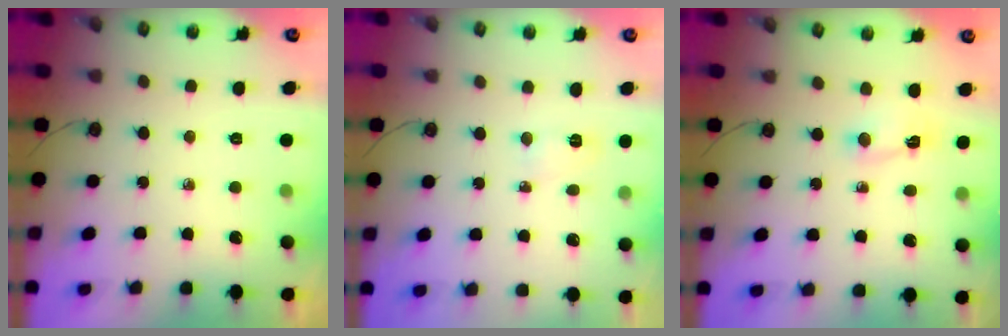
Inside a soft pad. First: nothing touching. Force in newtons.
{"total": 3.5, "press": 3.4, "slide": 0.7}
{"total": 1.5, "press": 1.4, "slide": 0.4}